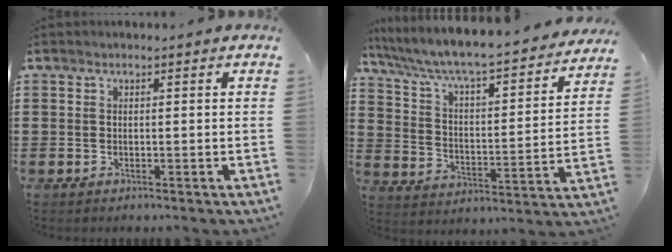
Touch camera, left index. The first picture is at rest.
{"total": 5.5, "force": [4.8, 0.3, 2.5], "torque": [-0.074, -0.046, 0.073]}